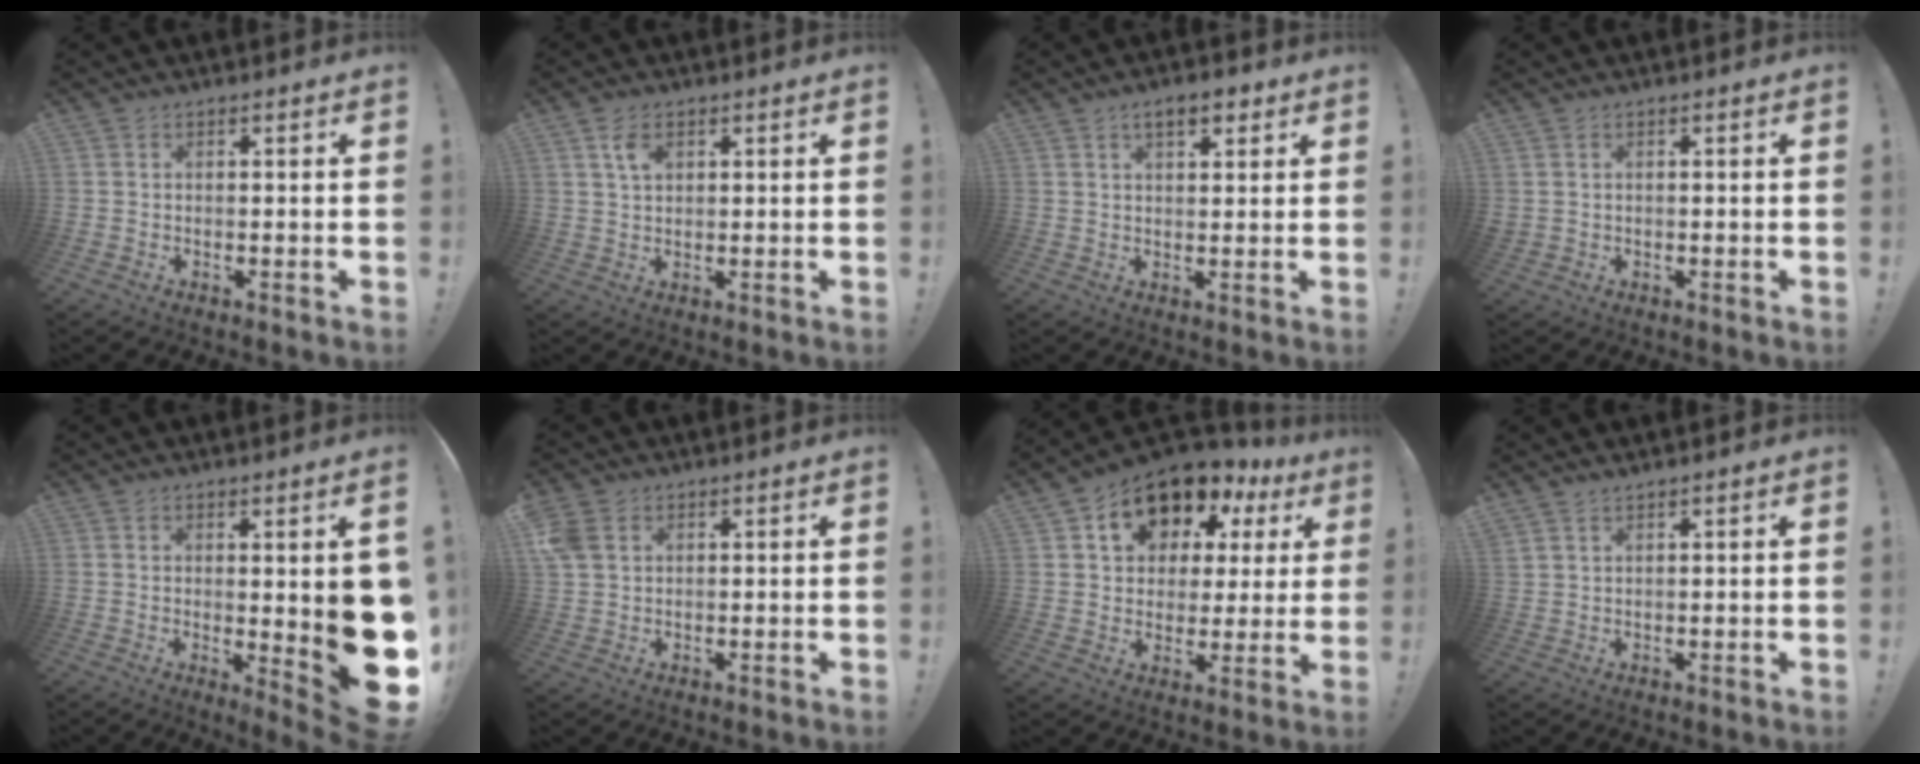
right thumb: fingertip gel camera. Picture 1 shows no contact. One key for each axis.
{"total": 4.4, "fx": 2.2, "fy": 2.6, "fz": 2.8, "tx": -0.036, "ty": -0.008, "tz": 0.037}
{"total": 5.9, "fx": 3.5, "fy": 2.6, "fz": 3.9, "tx": -0.053, "ty": -0.008, "tz": 0.059}
{"total": 1.2, "fx": 0.5, "fy": 0.9, "fz": 0.5, "tx": -0.010, "ty": 0.003, "tz": 0.011}
{"total": 10.4, "fx": 1.1, "fy": 1.8, "fz": 10.2, "tx": -0.117, "ty": -0.039, "tz": 0.024}
{"total": 5.7, "fx": 2.6, "fy": 4.1, "fz": 3.0, "tx": -0.059, "ty": 0.002, "tz": 0.054}
{"total": 14.0, "fx": 8.5, "fy": 8.9, "fz": 6.7, "tx": -0.102, "ty": -0.060, "tz": 0.156}
{"total": 1.8, "fx": 1.7, "fy": 0.2, "fz": 0.6, "tx": -0.014, "ty": -0.010, "tz": 0.033}